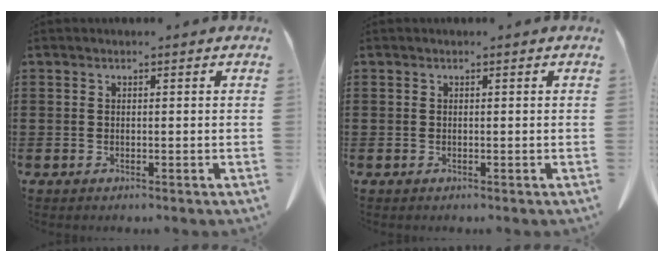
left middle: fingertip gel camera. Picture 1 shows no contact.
{"total": 0.0}